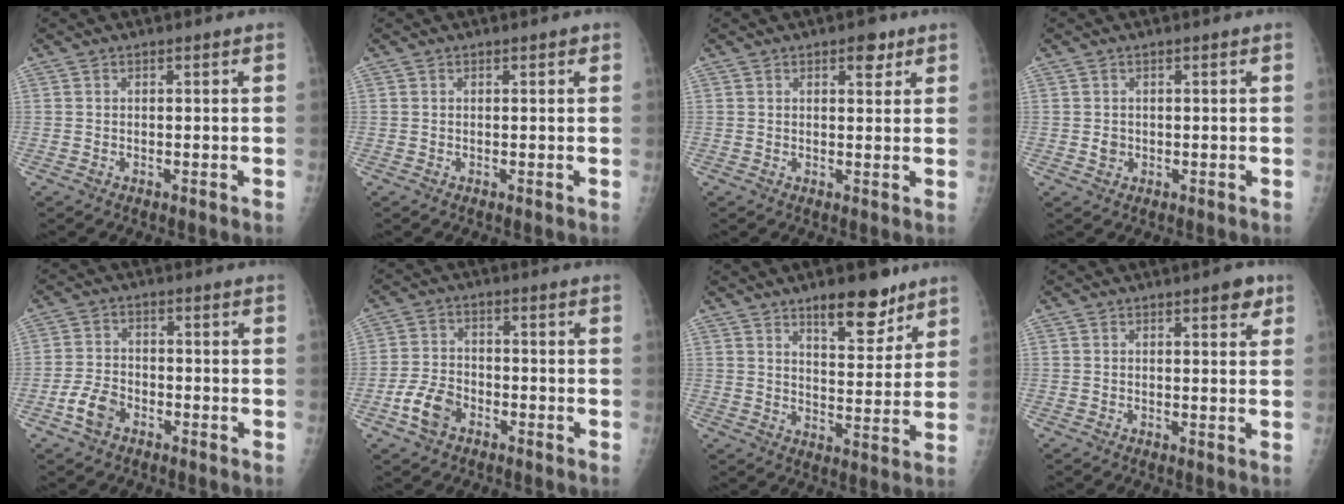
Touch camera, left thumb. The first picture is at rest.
{"total": 0.6, "force": [0.4, 0.3, 0.4], "torque": [-0.005, -0.001, 0.003]}
{"total": 3.2, "force": [1.9, 1.6, 2.1], "torque": [-0.014, -0.007, 0.025]}
{"total": 1.3, "force": [0.1, 1.1, 0.6], "torque": [-0.004, 0.001, 0.006]}
{"total": 5.2, "force": [-2.7, 3.4, 2.9], "torque": [-0.052, 0.017, -0.052]}
{"total": 6.4, "force": [-3.2, 4.3, 3.6], "torque": [-0.067, 0.018, -0.061]}
{"total": 10.7, "force": [7.4, 4.1, 6.6], "torque": [-0.068, -0.049, 0.114]}
{"total": 3.2, "force": [1.9, 1.1, 2.4], "torque": [-0.019, -0.007, 0.020]}